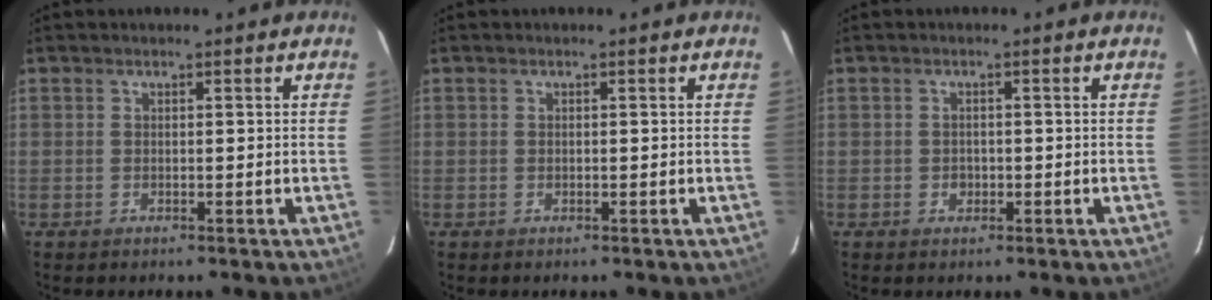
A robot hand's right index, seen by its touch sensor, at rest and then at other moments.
{"total": 0.0}
{"total": 1.6, "force": [-0.4, 1.5, 0.4], "torque": [-0.005, 0.001, -0.003]}